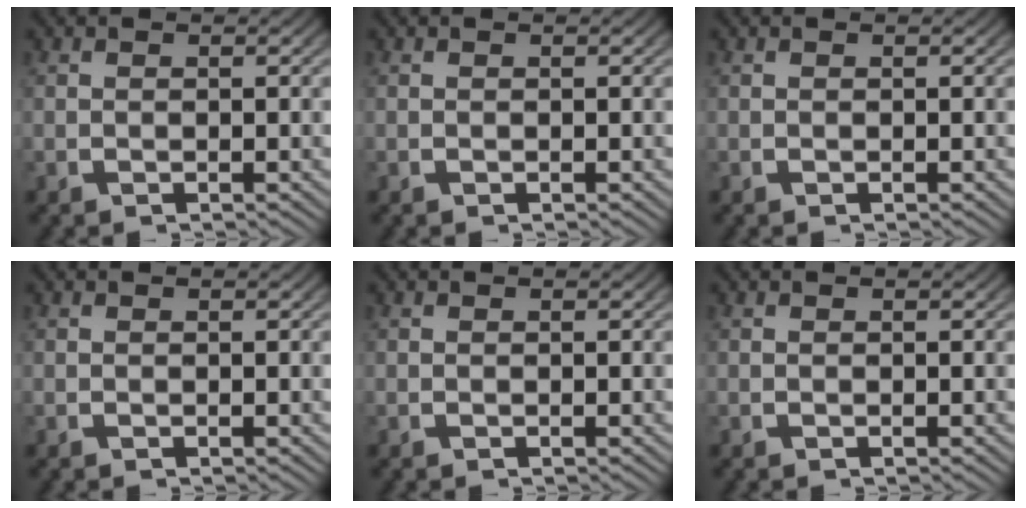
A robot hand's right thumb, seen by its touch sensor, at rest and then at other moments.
{"total": 0.0}
{"total": 0.0}
{"total": 0.0}
{"total": 0.0}
{"total": 0.0}